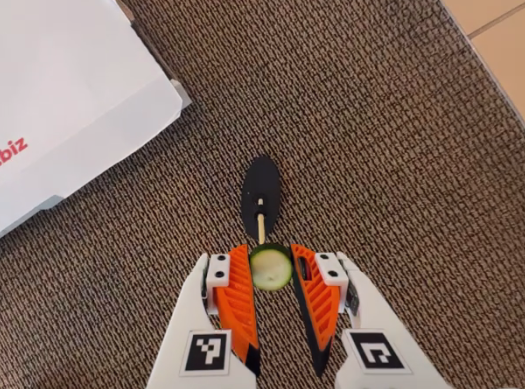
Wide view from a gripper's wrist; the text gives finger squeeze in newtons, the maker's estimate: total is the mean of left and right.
{"total": 6.9, "left": 7.0, "right": 6.8}